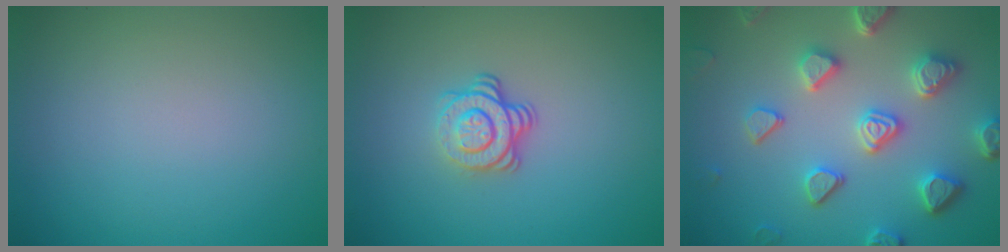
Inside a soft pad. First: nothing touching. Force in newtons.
{"total": 3.6, "press": 2.4, "slide": 2.7}
{"total": 5.8, "press": 5.0, "slide": 3.0}